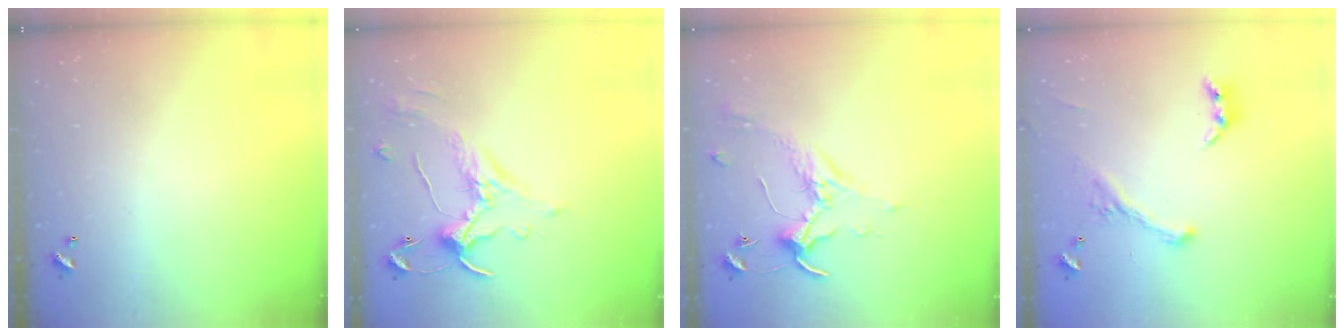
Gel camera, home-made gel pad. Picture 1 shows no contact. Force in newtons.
{"total": 1.7, "press": 1.3, "slide": 1.1}
{"total": 0.7, "press": 0.6, "slide": 0.4}
{"total": 1.1, "press": 0.6, "slide": 0.9}